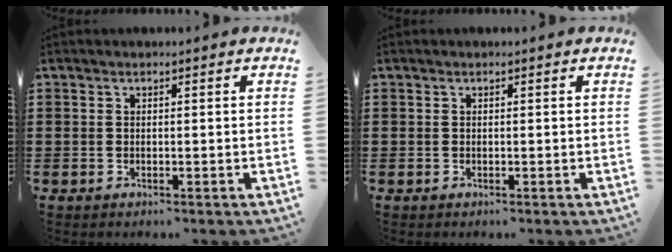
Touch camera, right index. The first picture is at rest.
{"total": 0.0}